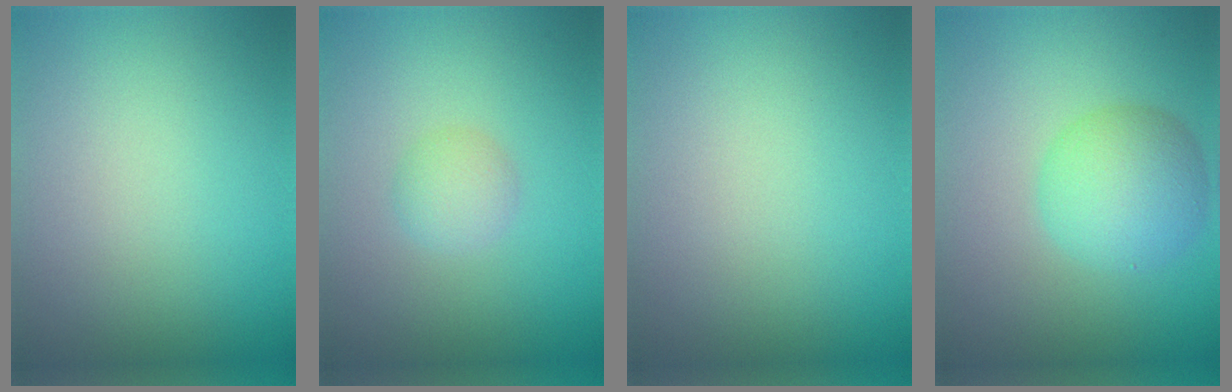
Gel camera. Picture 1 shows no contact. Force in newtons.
{"total": 1.8, "press": 1.8, "slide": 0.1}
{"total": 0.0}
{"total": 4.9, "press": 4.9, "slide": 0.1}